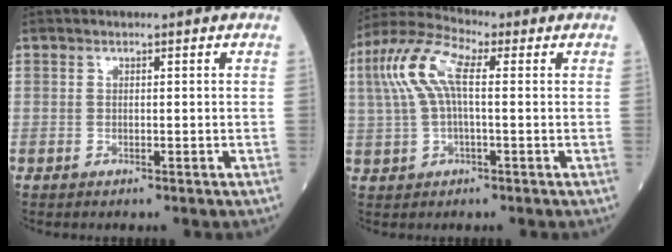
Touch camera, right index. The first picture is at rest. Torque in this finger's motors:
{"motor_torque": [1.52, 0.62, 0.33, 0.21]}